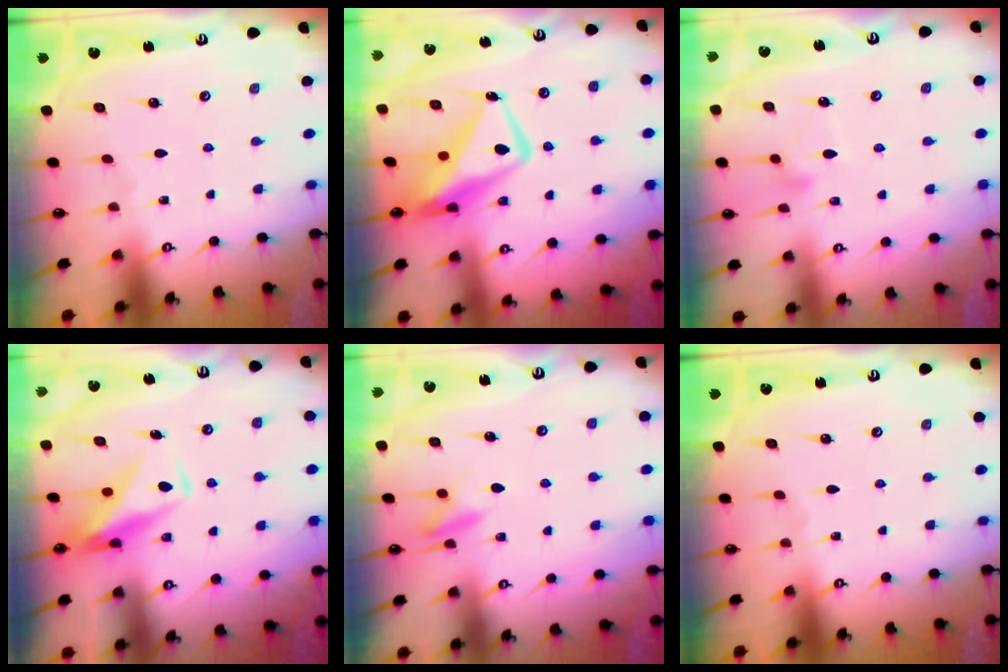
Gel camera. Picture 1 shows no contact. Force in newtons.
{"total": 11.6, "press": 11.5, "slide": 1.6}
{"total": 11.3, "press": 11.2, "slide": 0.6}
{"total": 10.6, "press": 10.5, "slide": 0.8}
{"total": 8.0, "press": 7.9, "slide": 1.0}
{"total": 0.0}